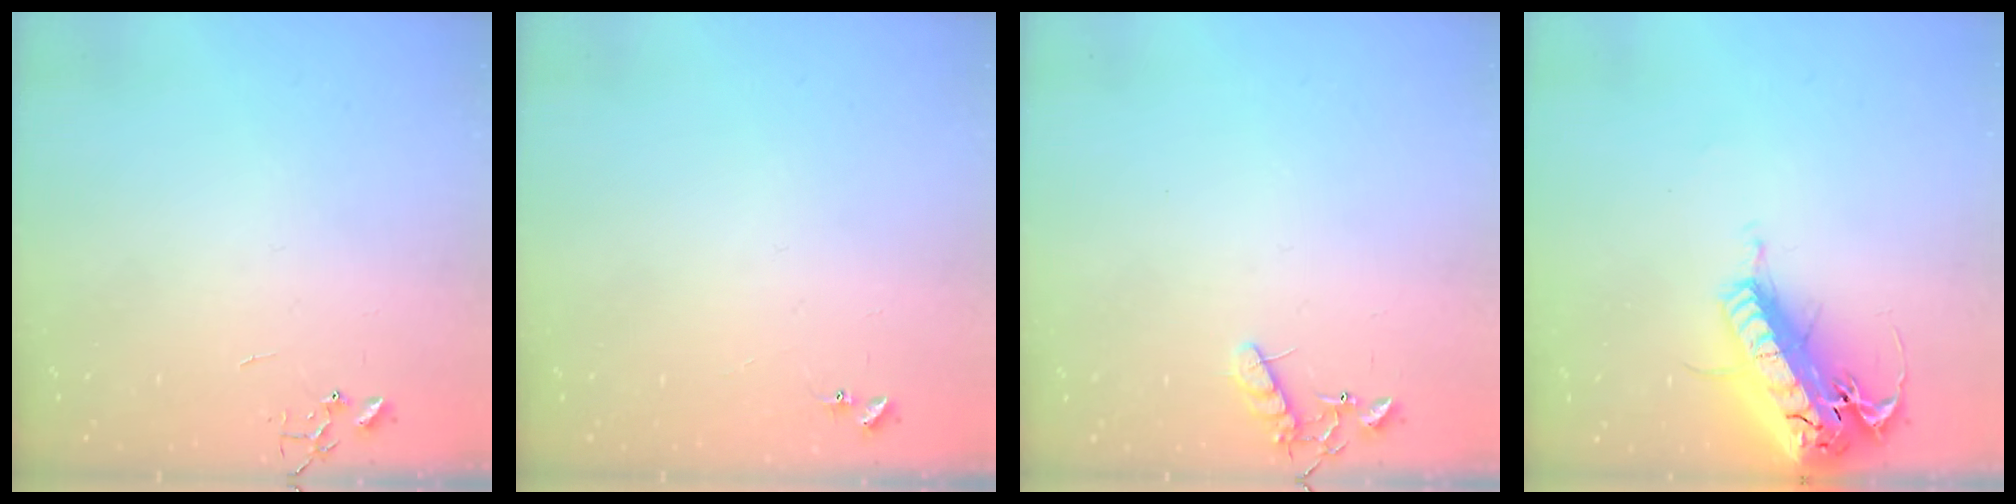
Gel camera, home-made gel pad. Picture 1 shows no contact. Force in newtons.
{"total": 5.4, "press": 5.4, "slide": 0.6}
{"total": 8.1, "press": 8.1, "slide": 0.3}
{"total": 26.2, "press": 25.6, "slide": 5.5}